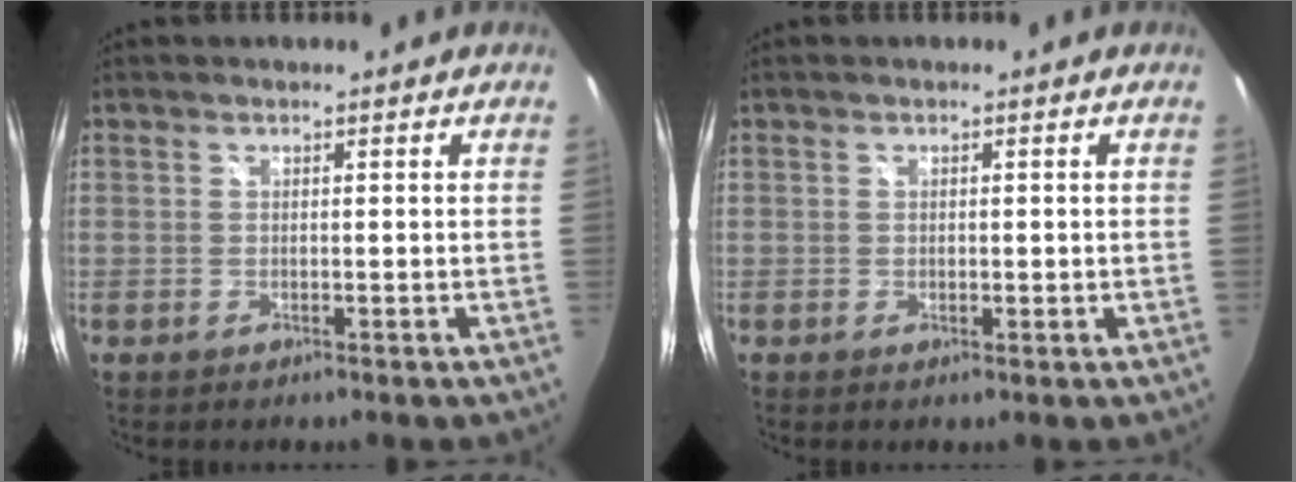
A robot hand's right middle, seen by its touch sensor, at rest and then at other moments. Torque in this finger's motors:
{"motor_torque": [-0.36, 0.05, 0.03, 0.00]}